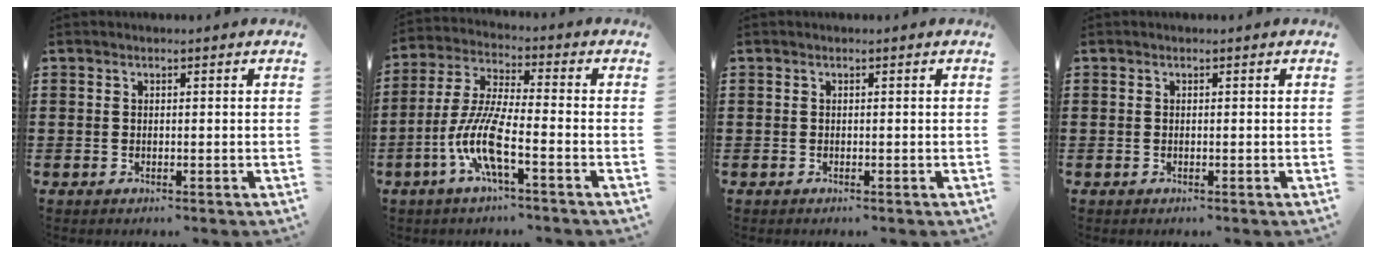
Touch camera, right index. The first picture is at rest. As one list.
[{"total": 9.2, "force": [-4.0, 1.7, 8.2], "torque": [-0.189, -0.012, -0.084]}, {"total": 0.0}, {"total": 0.0}]